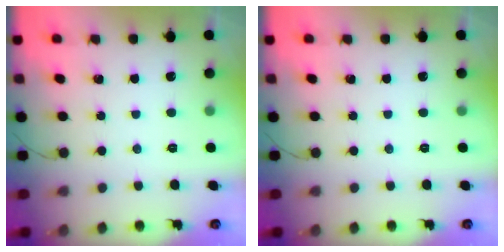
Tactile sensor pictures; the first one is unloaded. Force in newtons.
{"total": 0.0}